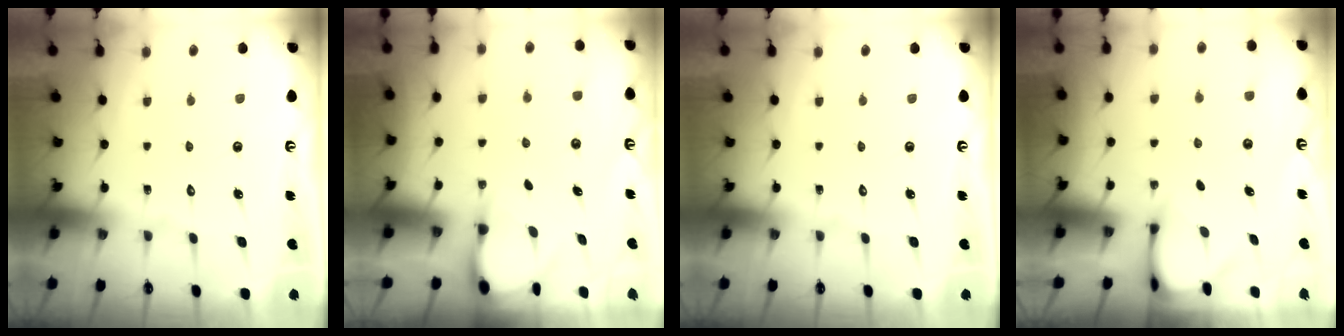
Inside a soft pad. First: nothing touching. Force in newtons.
{"total": 3.0, "press": 2.9, "slide": 0.2}
{"total": 0.0}
{"total": 3.4, "press": 3.3, "slide": 0.3}